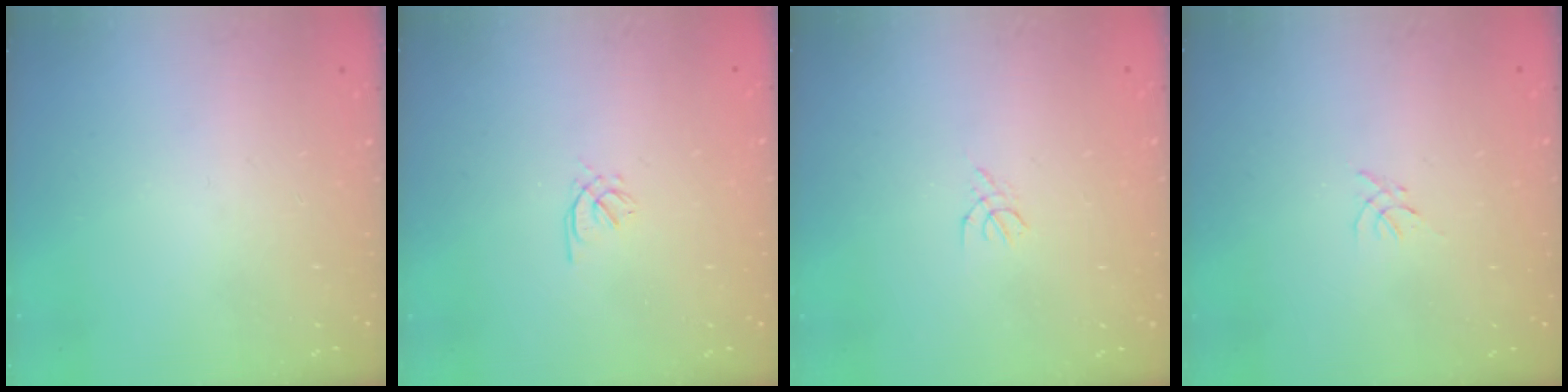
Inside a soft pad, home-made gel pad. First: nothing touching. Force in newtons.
{"total": 0.9, "press": 0.8, "slide": 0.4}
{"total": 1.8, "press": 1.7, "slide": 0.5}
{"total": 0.0}